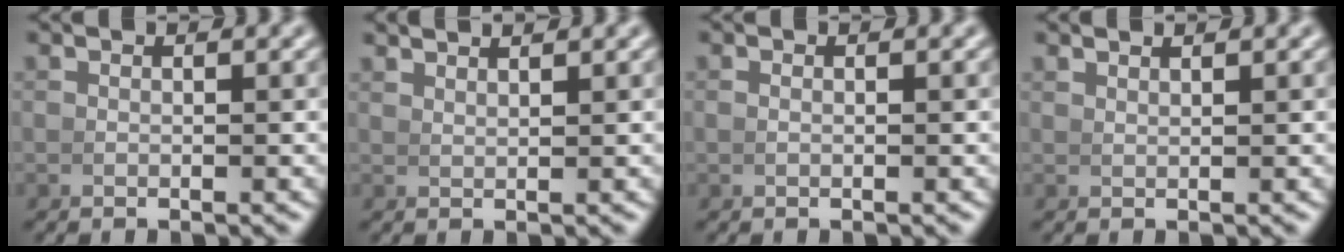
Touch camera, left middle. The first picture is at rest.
{"total": 2.3, "force": [2.2, -0.3, 0.5], "torque": [-0.004, 0.005, 0.043]}
{"total": 0.0}
{"total": 1.3, "force": [1.2, -0.4, 0.1], "torque": [0.002, 0.001, 0.026]}